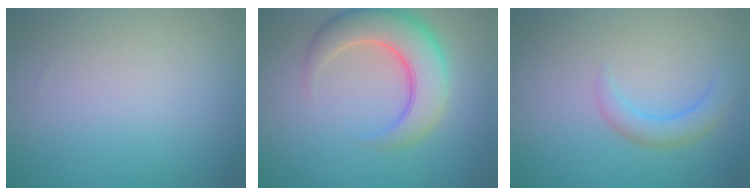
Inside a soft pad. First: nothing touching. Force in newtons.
{"total": 6.9, "press": 6.9, "slide": 0.6}
{"total": 2.4, "press": 2.4, "slide": 0.3}